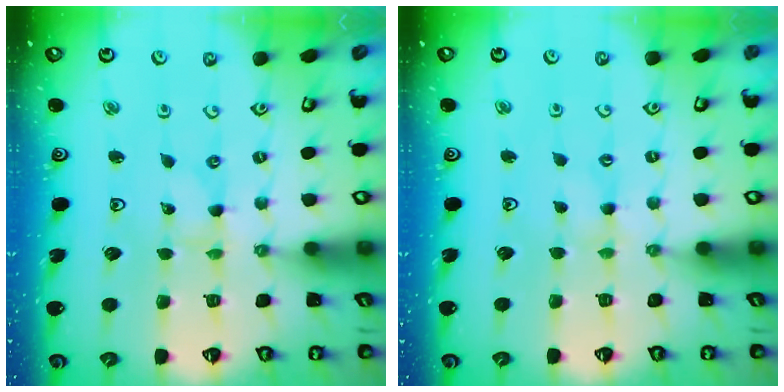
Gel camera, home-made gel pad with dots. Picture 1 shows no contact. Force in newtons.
{"total": 2.1, "press": 2.0, "slide": 0.4}